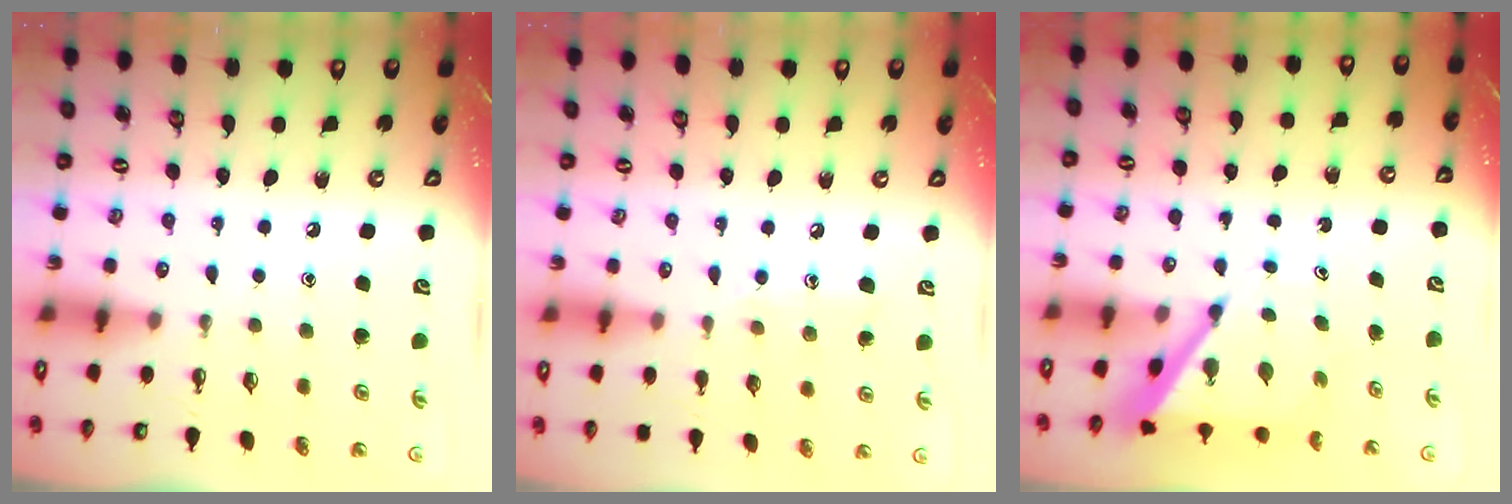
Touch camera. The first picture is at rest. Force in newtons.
{"total": 6.5, "press": 6.5, "slide": 0.6}
{"total": 6.6, "press": 6.6, "slide": 0.4}